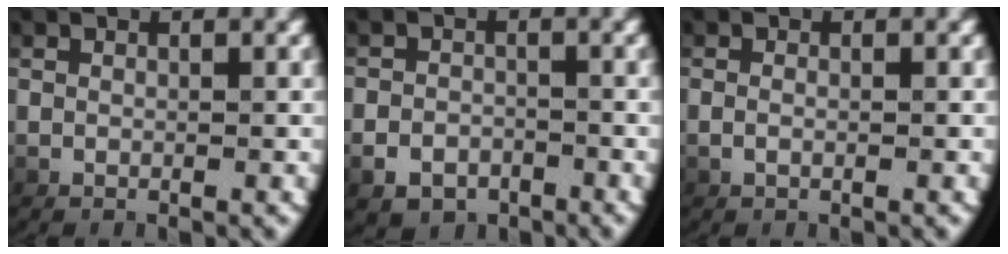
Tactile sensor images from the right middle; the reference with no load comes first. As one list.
[{"total": 3.5, "force": [-2.5, 2.4, 0.6], "torque": [-0.001, -0.012, -0.039]}, {"total": 0.7, "force": [-0.4, 0.1, 0.6], "torque": [-0.025, -0.006, -0.001]}]